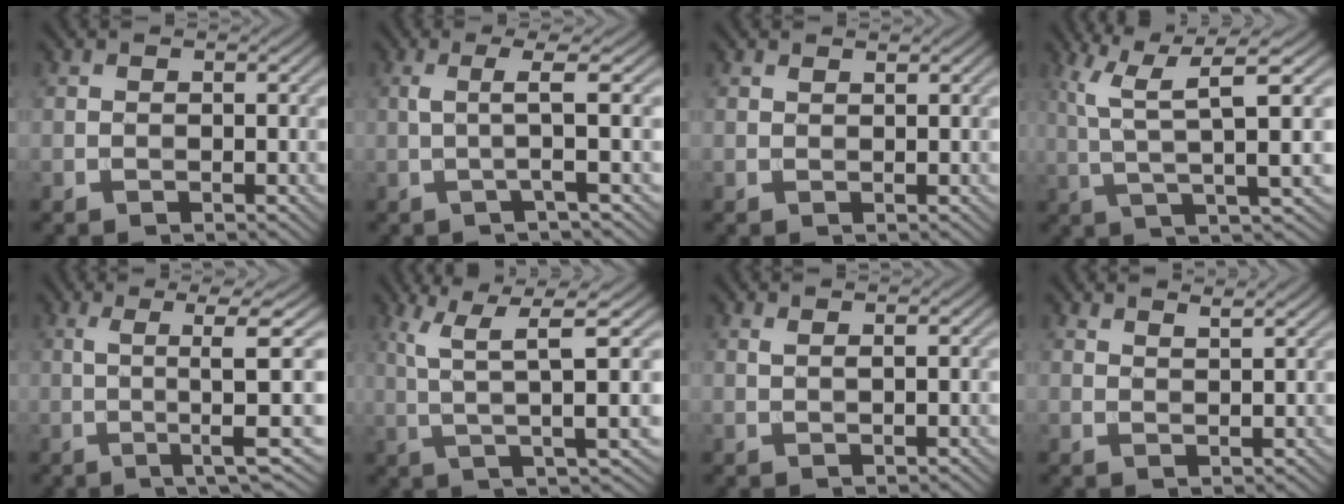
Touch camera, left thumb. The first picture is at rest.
{"total": 3.6, "force": [0.2, 0.0, 3.6], "torque": [-0.070, 0.008, -0.007]}
{"total": 0.6, "force": [0.5, 0.0, 0.2], "torque": [-0.007, 0.001, 0.011]}
{"total": 8.4, "force": [2.1, 1.7, 8.0], "torque": [-0.155, 0.017, 0.044]}
{"total": 7.8, "force": [-0.3, 0.2, 7.8], "torque": [-0.142, 0.013, -0.002]}
{"total": 7.2, "force": [1.6, 1.0, 6.9], "torque": [-0.141, 0.012, 0.037]}
{"total": 1.0, "force": [0.6, 0.1, 0.8], "torque": [-0.017, 0.006, 0.010]}
{"total": 2.5, "force": [2.0, 0.3, 1.4], "torque": [-0.022, 0.002, 0.036]}